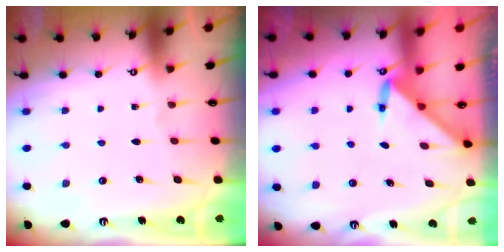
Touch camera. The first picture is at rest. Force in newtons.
{"total": 3.2, "press": 3.2, "slide": 0.3}